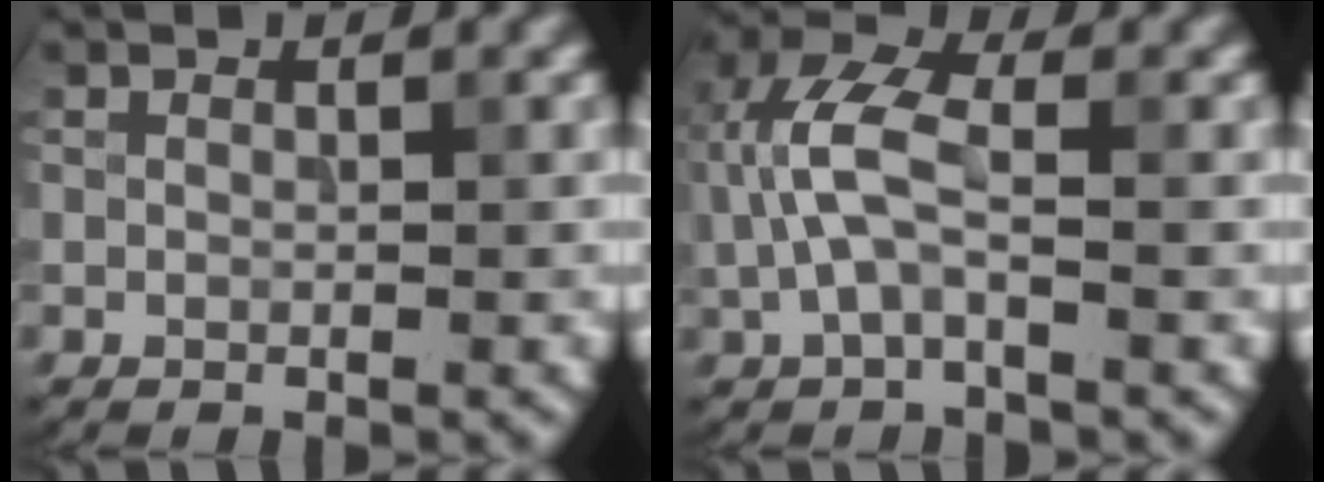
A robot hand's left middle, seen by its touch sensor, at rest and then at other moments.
{"total": 5.0, "force": [-0.3, 2.3, 4.4], "torque": [-0.107, 0.018, -0.014]}